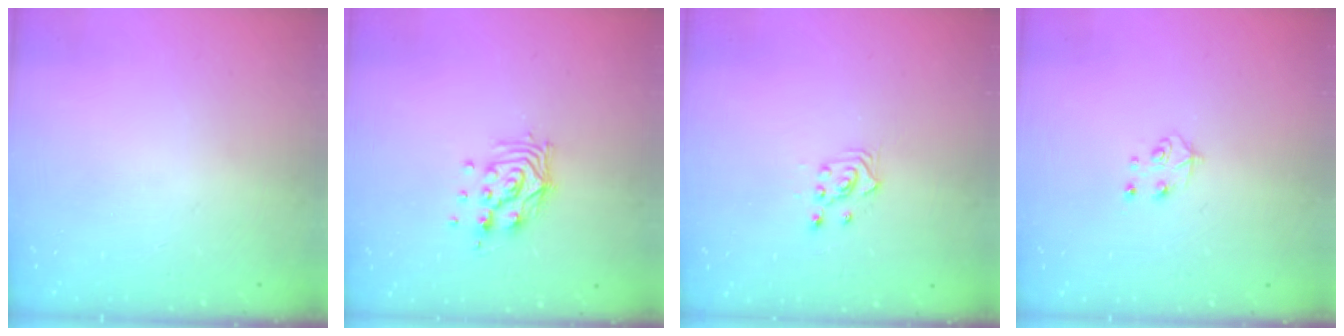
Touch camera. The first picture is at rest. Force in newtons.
{"total": 10.7, "press": 10.7, "slide": 0.7}
{"total": 2.9, "press": 2.9, "slide": 0.2}
{"total": 5.0, "press": 4.9, "slide": 0.5}